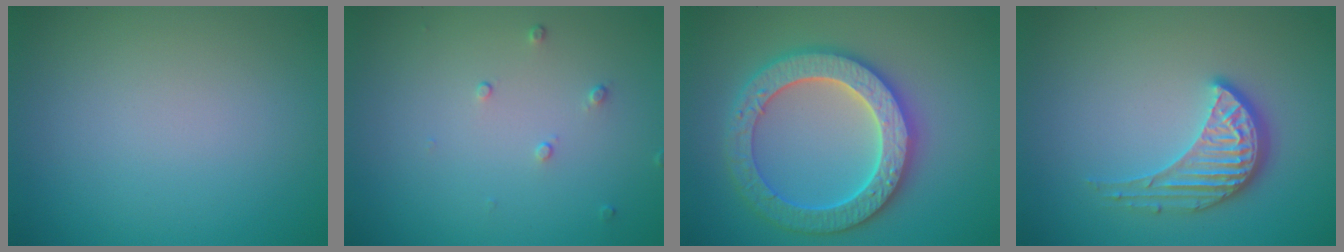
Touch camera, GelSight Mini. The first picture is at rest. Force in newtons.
{"total": 0.7, "press": 0.5, "slide": 0.5}
{"total": 6.4, "press": 6.2, "slide": 1.3}
{"total": 3.8, "press": 3.1, "slide": 2.2}